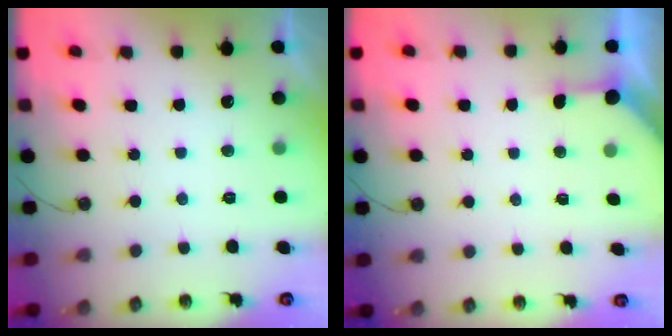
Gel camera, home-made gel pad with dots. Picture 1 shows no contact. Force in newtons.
{"total": 2.9, "press": 2.8, "slide": 0.3}